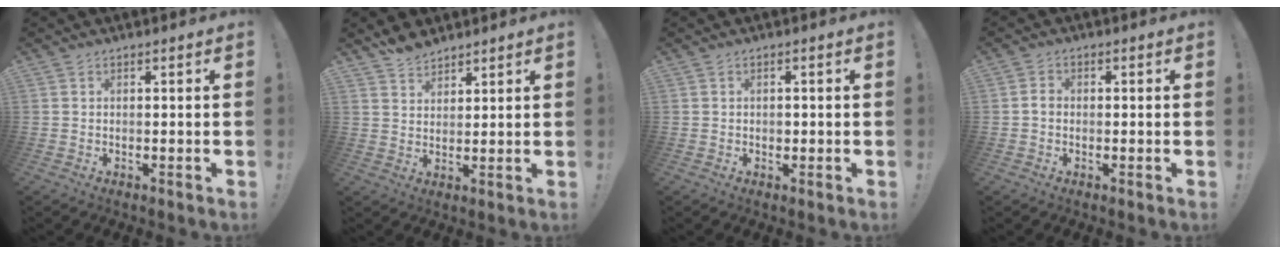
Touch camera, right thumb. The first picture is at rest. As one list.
[{"total": 5.5, "force": [4.8, 2.4, 1.2], "torque": [-0.025, -0.023, 0.093]}, {"total": 1.0, "force": [-0.1, 0.9, 0.3], "torque": [0.001, 0.001, -0.003]}, {"total": 1.5, "force": [-0.3, 1.3, 0.7], "torque": [-0.013, 0.006, -0.004]}]